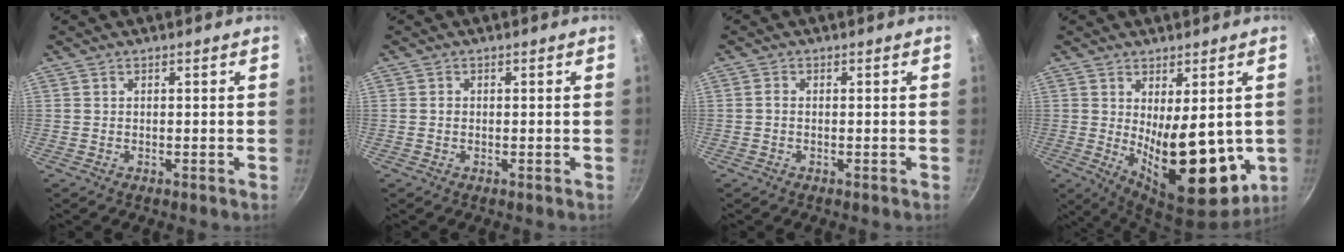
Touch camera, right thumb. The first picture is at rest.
{"total": 0.7, "force": [-0.1, 0.6, 0.3], "torque": [-0.003, 0.003, -0.003]}
{"total": 0.9, "force": [-0.2, 0.6, 0.6], "torque": [-0.013, 0.004, -0.006]}
{"total": 16.8, "force": [-1.0, 7.5, 15.0], "torque": [-0.195, -0.040, 0.005]}